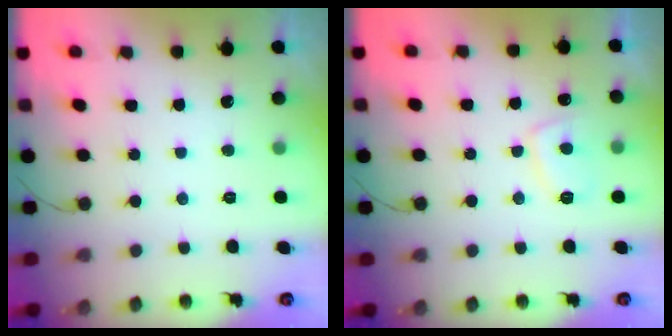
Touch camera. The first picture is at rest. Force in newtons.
{"total": 5.4, "press": 5.4, "slide": 0.8}